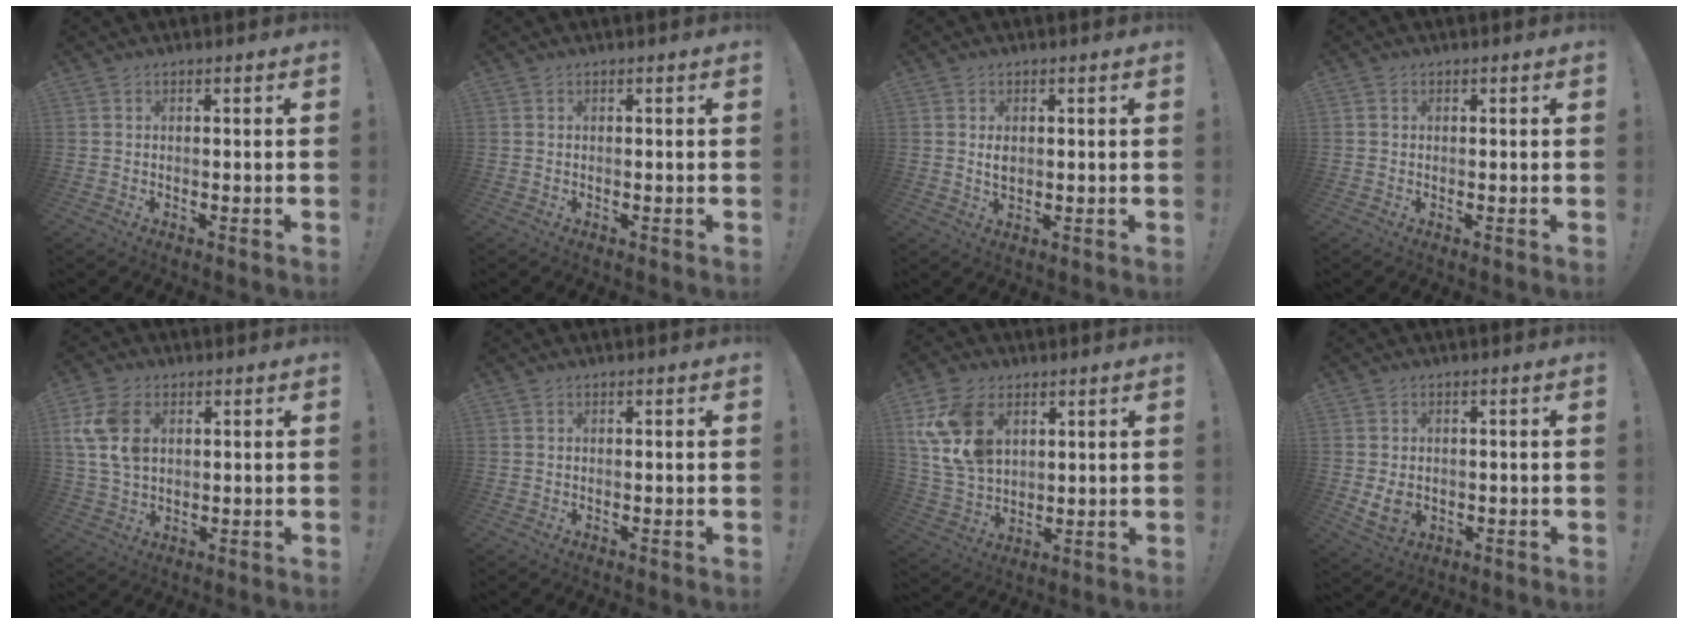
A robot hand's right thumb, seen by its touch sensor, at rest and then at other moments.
{"total": 0.0}
{"total": 2.5, "force": [0.6, 1.7, 1.7], "torque": [-0.014, -0.004, 0.006]}
{"total": 0.5, "force": [0.0, 0.5, 0.0], "torque": [0.005, 0.000, -0.002]}
{"total": 11.2, "force": [3.2, 7.5, 7.6], "torque": [-0.150, 0.000, 0.062]}
{"total": 0.0}
{"total": 15.4, "force": [6.1, 10.7, 9.2], "torque": [-0.184, -0.022, 0.120]}
{"total": 4.9, "force": [0.2, 3.8, 3.1], "torque": [-0.041, -0.007, 0.004]}